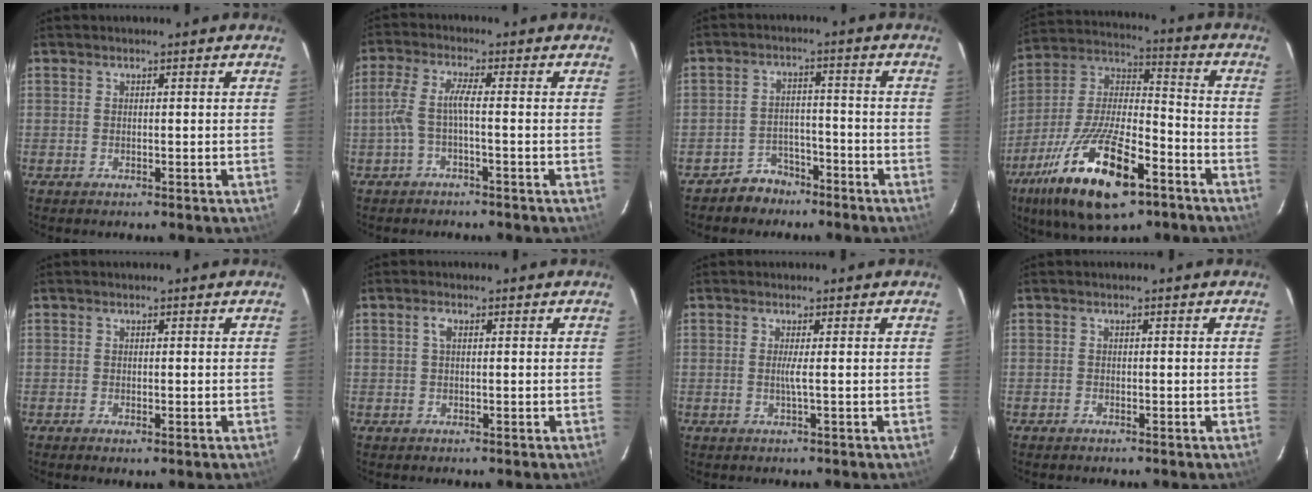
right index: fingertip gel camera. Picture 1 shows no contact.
{"total": 4.5, "force": [-1.5, 0.1, 4.2], "torque": [-0.101, 0.005, -0.028]}
{"total": 5.5, "force": [-4.3, 3.5, 0.3], "torque": [-0.016, 0.022, -0.068]}
{"total": 22.5, "force": [-12.2, 8.4, 16.9], "torque": [-0.330, -0.028, -0.213]}
{"total": 0.9, "force": [-0.3, 0.3, 0.8], "torque": [-0.016, -0.003, -0.006]}
{"total": 1.4, "force": [0.3, 0.6, 1.2], "torque": [-0.026, 0.004, 0.004]}
{"total": 1.4, "force": [-0.1, -0.6, 1.3], "torque": [-0.016, -0.005, -0.003]}
{"total": 0.6, "force": [-0.5, 0.3, 0.0], "torque": [-0.002, 0.001, -0.012]}